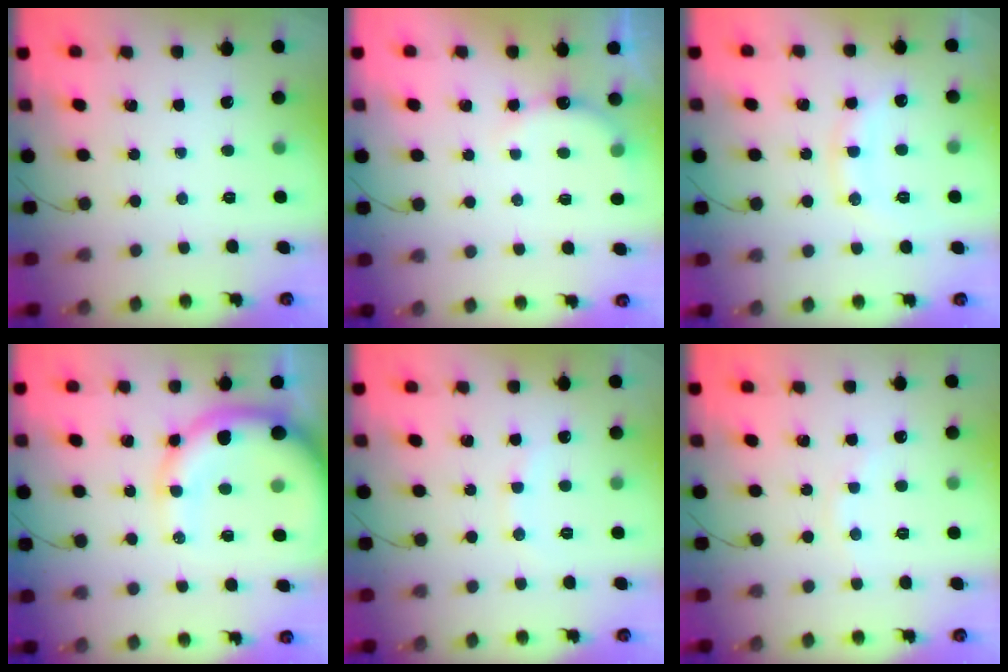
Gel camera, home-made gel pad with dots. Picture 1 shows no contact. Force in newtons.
{"total": 6.2, "press": 6.1, "slide": 1.2}
{"total": 12.2, "press": 12.1, "slide": 0.7}
{"total": 15.1, "press": 14.6, "slide": 3.8}
{"total": 4.2, "press": 4.1, "slide": 1.0}
{"total": 4.8, "press": 4.6, "slide": 1.4}